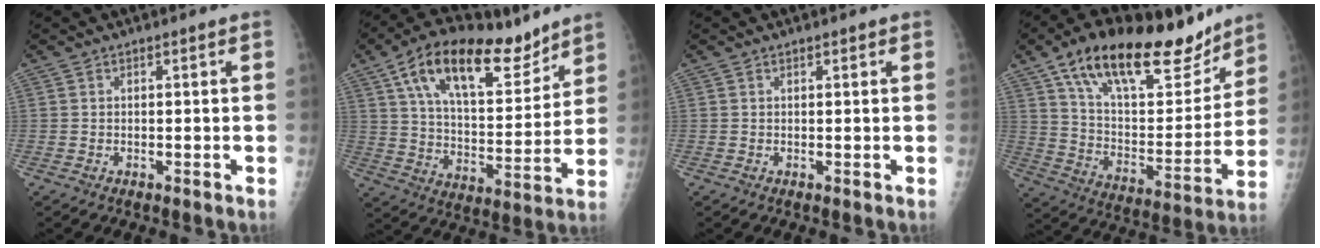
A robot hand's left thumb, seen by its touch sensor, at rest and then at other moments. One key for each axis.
{"total": 20.7, "fx": 12.9, "fy": 9.3, "fz": 13.3, "tx": -0.189, "ty": -0.045, "tz": 0.224}
{"total": 0.6, "fx": 0.5, "fy": 0.3, "fz": 0.4, "tx": -0.005, "ty": -0.001, "tz": 0.004}
{"total": 26.9, "fx": 18.2, "fy": 10.8, "fz": 16.5, "tx": -0.224, "ty": -0.047, "tz": 0.300}